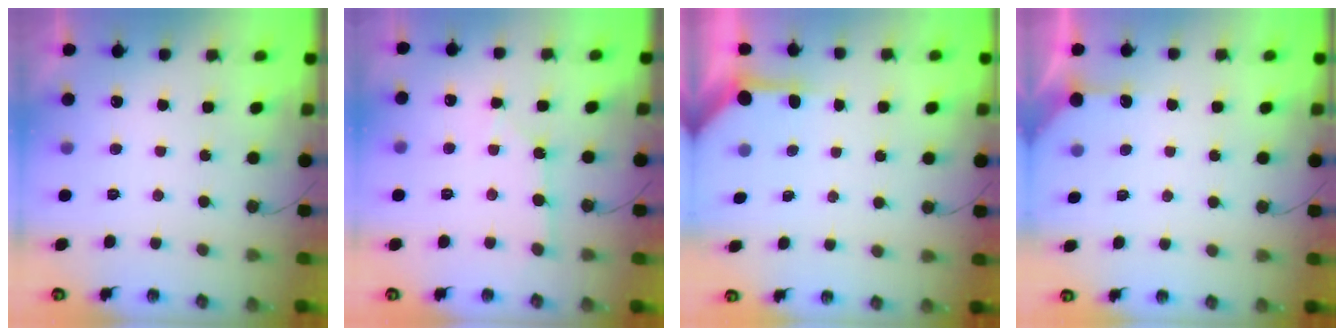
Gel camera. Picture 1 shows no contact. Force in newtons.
{"total": 2.6, "press": 2.6, "slide": 0.3}
{"total": 3.7, "press": 3.7, "slide": 0.3}
{"total": 3.0, "press": 2.9, "slide": 0.4}